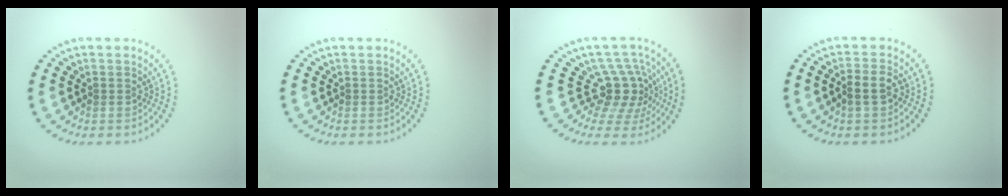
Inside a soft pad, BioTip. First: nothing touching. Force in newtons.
{"total": 0.0}
{"total": 4.3, "press": 3.3, "slide": 2.8}
{"total": 2.0, "press": 2.0, "slide": 0.6}